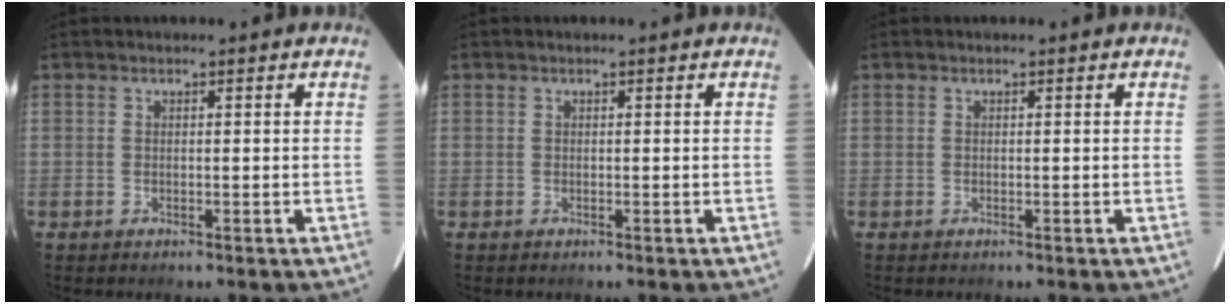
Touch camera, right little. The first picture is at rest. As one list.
[{"total": 0.0}, {"total": 0.0}]